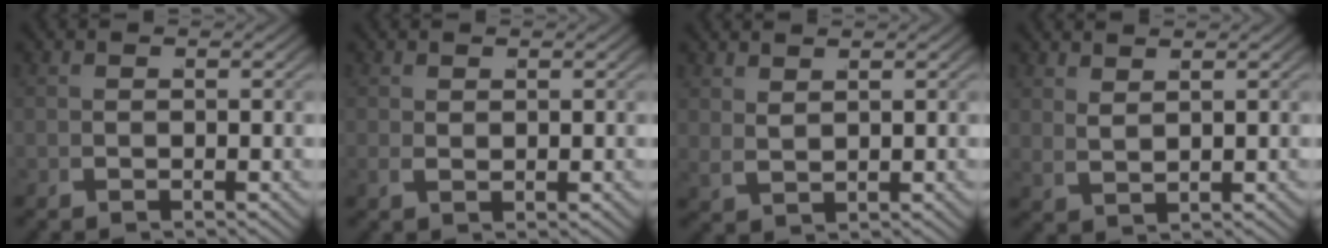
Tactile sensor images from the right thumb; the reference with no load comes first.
{"total": 0.7, "force": [0.5, -0.4, 0.3], "torque": [0.002, 0.004, 0.009]}
{"total": 1.2, "force": [1.0, -0.3, 0.5], "torque": [-0.006, 0.011, 0.017]}
{"total": 1.4, "force": [1.2, -0.4, 0.6], "torque": [-0.005, 0.012, 0.020]}